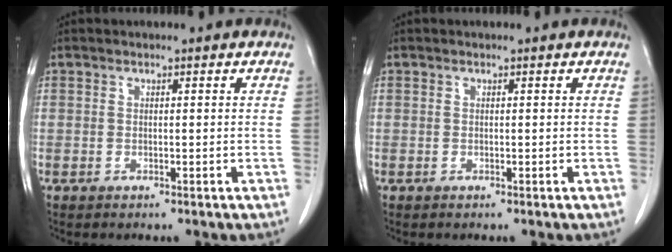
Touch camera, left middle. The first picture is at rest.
{"total": 0.0}